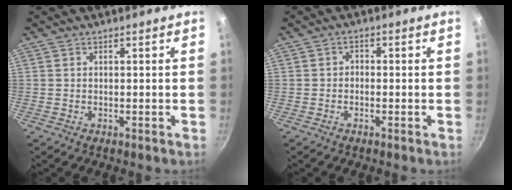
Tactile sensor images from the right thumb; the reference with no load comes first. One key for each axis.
{"total": 1.5, "fx": -0.6, "fy": 1.1, "fz": 0.7, "tx": -0.009, "ty": 0.010, "tz": -0.014}